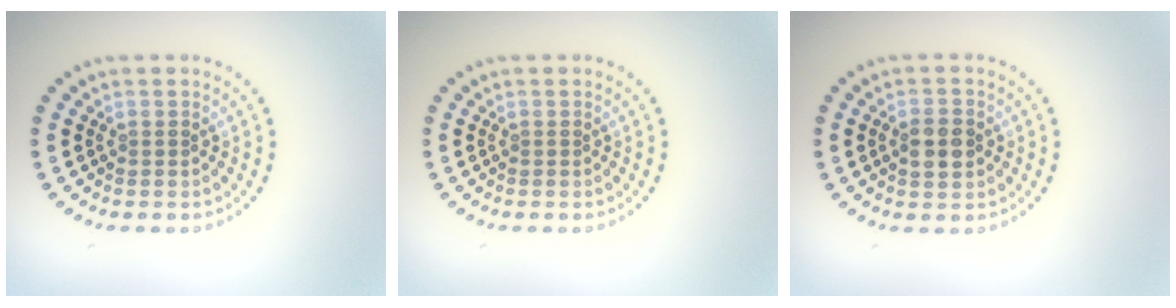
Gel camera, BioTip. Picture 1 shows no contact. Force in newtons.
{"total": 0.0}
{"total": 3.3, "press": 3.3, "slide": 0.3}